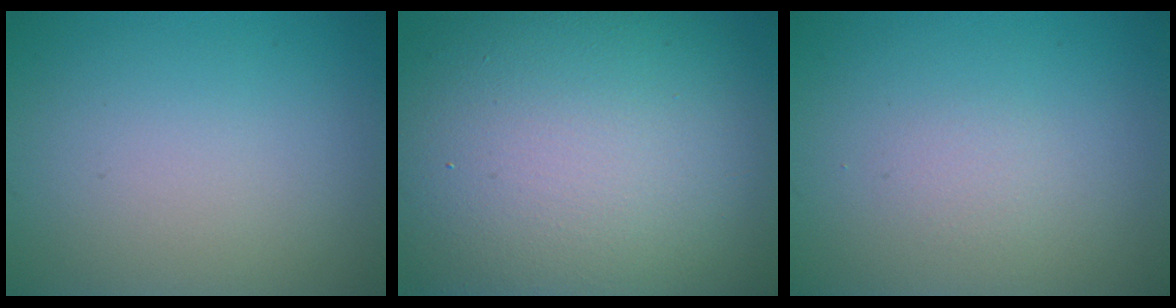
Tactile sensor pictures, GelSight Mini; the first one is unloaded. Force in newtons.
{"total": 17.5, "press": 17.4, "slide": 0.7}
{"total": 0.9, "press": 0.9, "slide": 0.0}